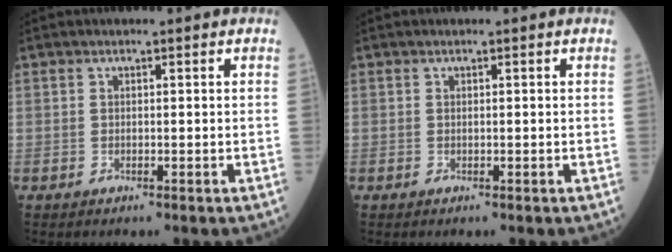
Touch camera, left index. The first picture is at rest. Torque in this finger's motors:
{"motor_torque": [0.00, 0.00, 0.00, 0.00]}